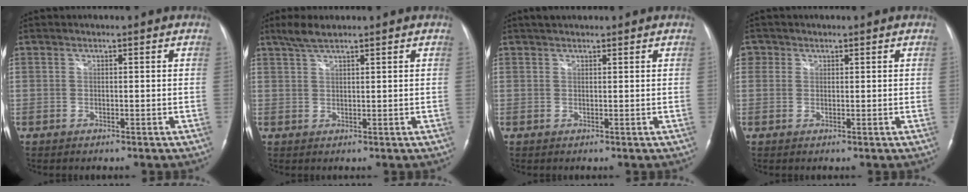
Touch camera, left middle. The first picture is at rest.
{"total": 3.2, "force": [2.6, 0.4, 1.8], "torque": [-0.046, 0.008, 0.055]}
{"total": 2.3, "force": [2.0, 0.7, 0.9], "torque": [-0.016, 0.022, 0.033]}
{"total": 2.0, "force": [0.9, 1.8, 0.3], "torque": [0.005, 0.005, 0.012]}